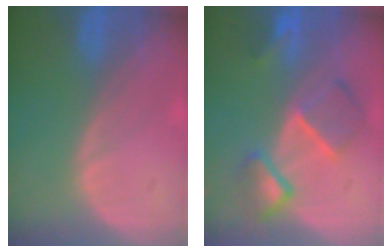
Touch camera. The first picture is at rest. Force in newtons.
{"total": 7.3, "press": 6.8, "slide": 2.4}